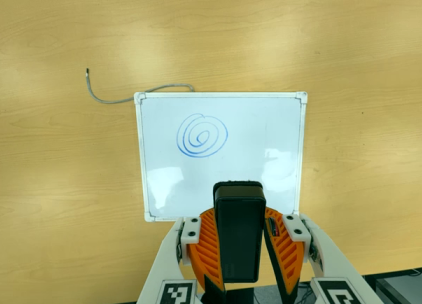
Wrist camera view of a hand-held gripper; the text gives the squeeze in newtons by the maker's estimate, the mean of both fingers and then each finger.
{"total": 9.7, "left": 7.8, "right": 11.6}